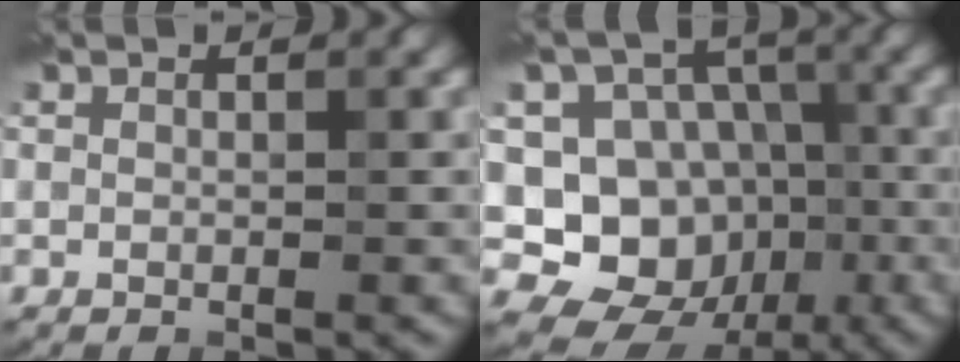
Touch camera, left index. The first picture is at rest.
{"total": 13.4, "force": [-3.4, 11.9, 5.2], "torque": [-0.109, 0.016, -0.064]}